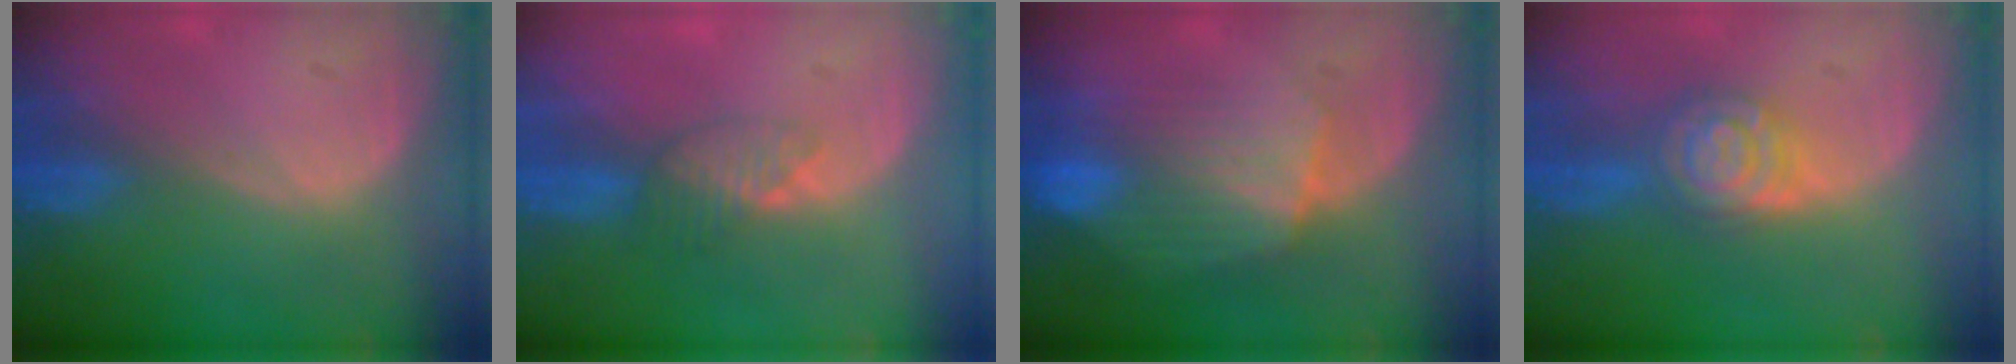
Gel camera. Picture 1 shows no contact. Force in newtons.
{"total": 3.6, "press": 3.2, "slide": 1.6}
{"total": 8.4, "press": 8.0, "slide": 2.3}
{"total": 6.5, "press": 6.5, "slide": 0.5}